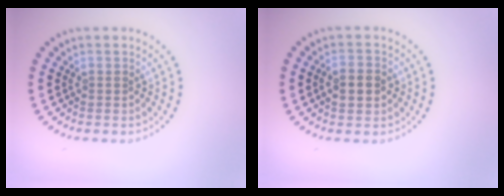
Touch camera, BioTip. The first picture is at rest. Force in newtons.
{"total": 3.1, "press": 3.1, "slide": 0.2}